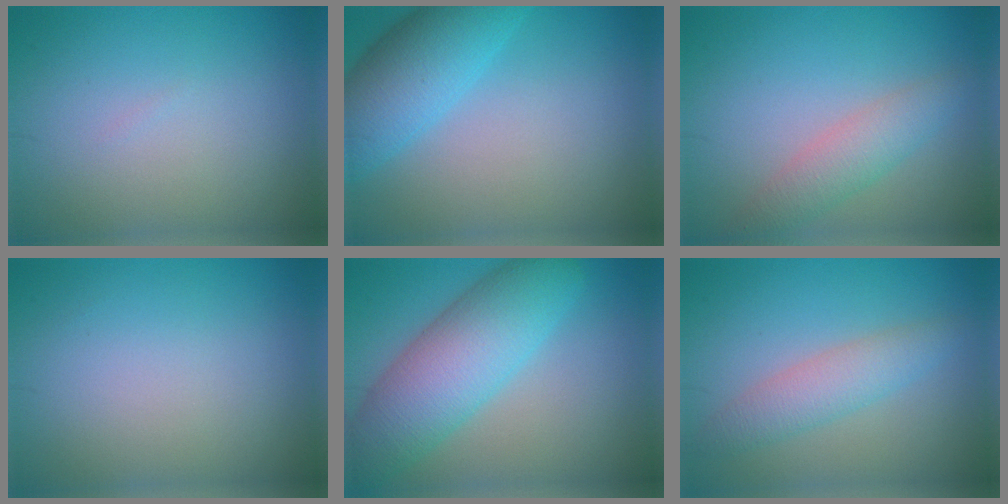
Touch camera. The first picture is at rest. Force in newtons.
{"total": 6.1, "press": 6.1, "slide": 0.2}
{"total": 2.9, "press": 2.9, "slide": 0.1}
{"total": 0.0}
{"total": 8.2, "press": 8.2, "slide": 0.3}
{"total": 3.0, "press": 3.0, "slide": 0.0}